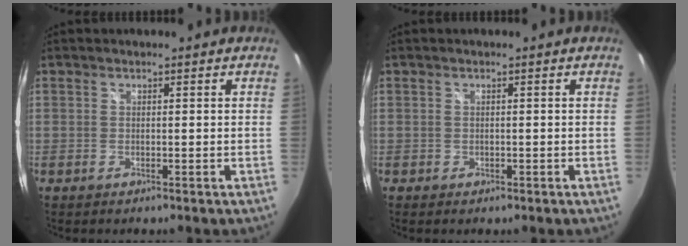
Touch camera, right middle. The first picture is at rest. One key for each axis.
{"total": 0.6, "fx": -0.3, "fy": 0.5, "fz": 0.2, "tx": -0.002, "ty": -0.004, "tz": -0.006}